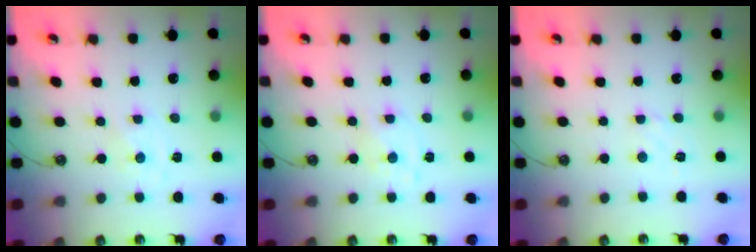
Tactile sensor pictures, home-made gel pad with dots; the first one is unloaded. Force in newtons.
{"total": 1.8, "press": 1.8, "slide": 0.2}
{"total": 1.4, "press": 1.2, "slide": 0.7}